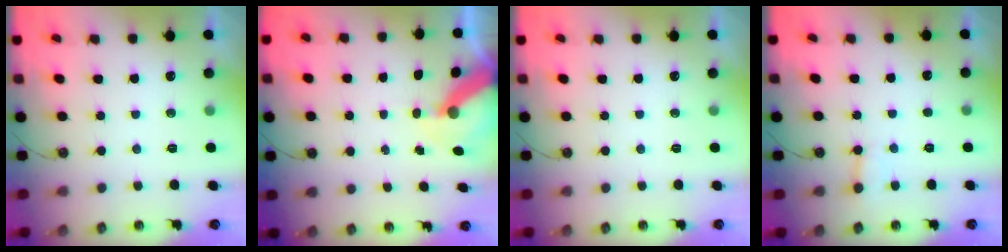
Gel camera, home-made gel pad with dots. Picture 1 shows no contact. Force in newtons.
{"total": 9.8, "press": 9.7, "slide": 1.0}
{"total": 0.0}
{"total": 4.9, "press": 4.8, "slide": 0.7}